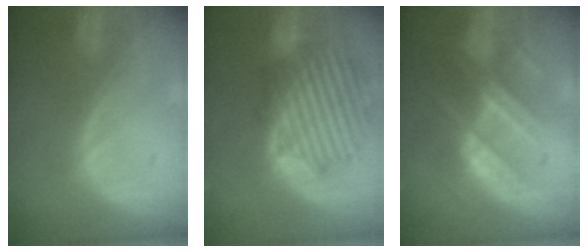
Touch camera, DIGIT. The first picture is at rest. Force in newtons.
{"total": 10.3, "press": 10.0, "slide": 2.3}
{"total": 8.4, "press": 7.7, "slide": 3.5}